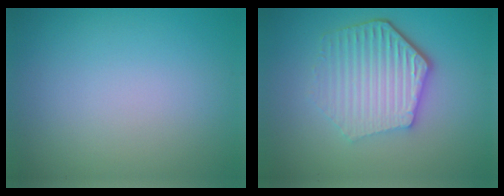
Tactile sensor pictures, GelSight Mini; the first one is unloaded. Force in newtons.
{"total": 6.1, "press": 4.5, "slide": 4.0}